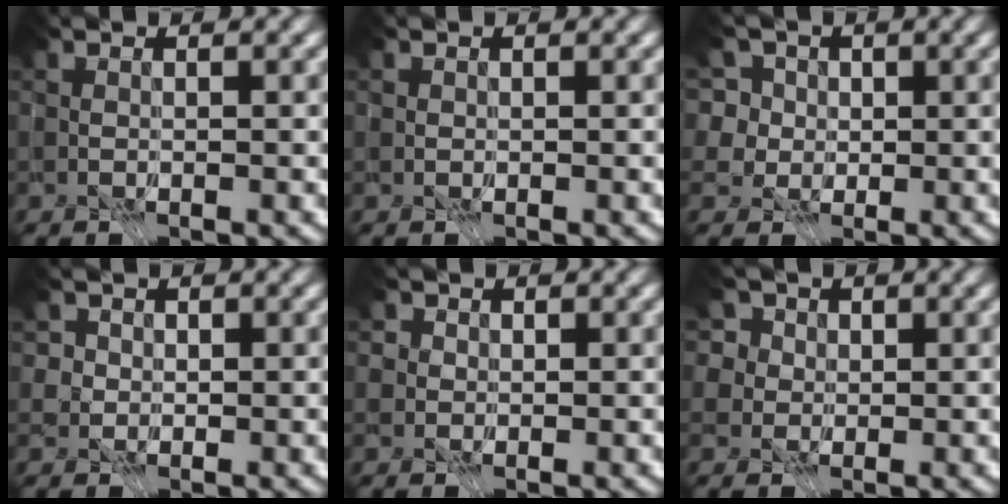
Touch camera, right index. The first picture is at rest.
{"total": 1.1, "force": [0.5, 0.9, 0.5], "torque": [-0.009, 0.004, 0.005]}
{"total": 8.5, "force": [3.8, 6.5, 4.0], "torque": [-0.094, 0.035, 0.047]}
{"total": 4.5, "force": [2.7, 3.1, 1.9], "torque": [-0.025, 0.004, 0.022]}
{"total": 4.9, "force": [2.6, 3.5, 2.1], "torque": [-0.026, 0.005, 0.020]}
{"total": 8.2, "force": [4.6, 5.5, 4.0], "torque": [-0.084, 0.025, 0.056]}